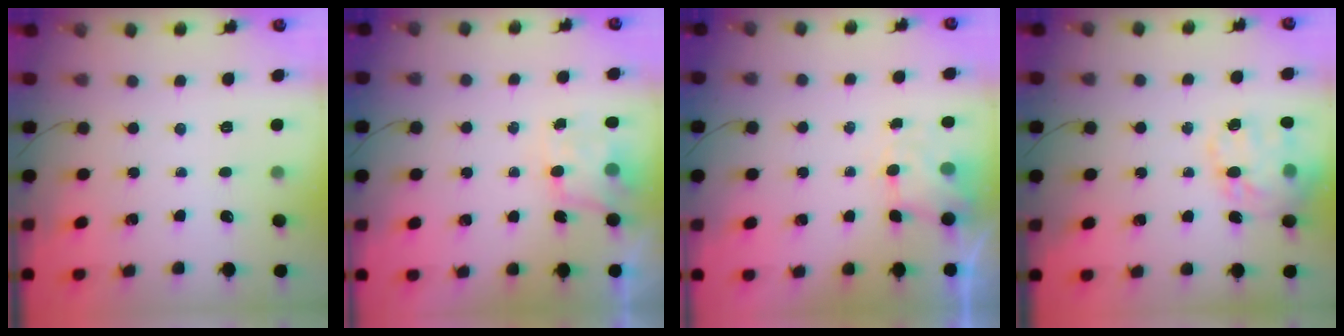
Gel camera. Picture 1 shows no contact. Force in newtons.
{"total": 6.1, "press": 6.1, "slide": 0.2}
{"total": 4.3, "press": 4.2, "slide": 1.0}
{"total": 18.0, "press": 17.6, "slide": 3.4}